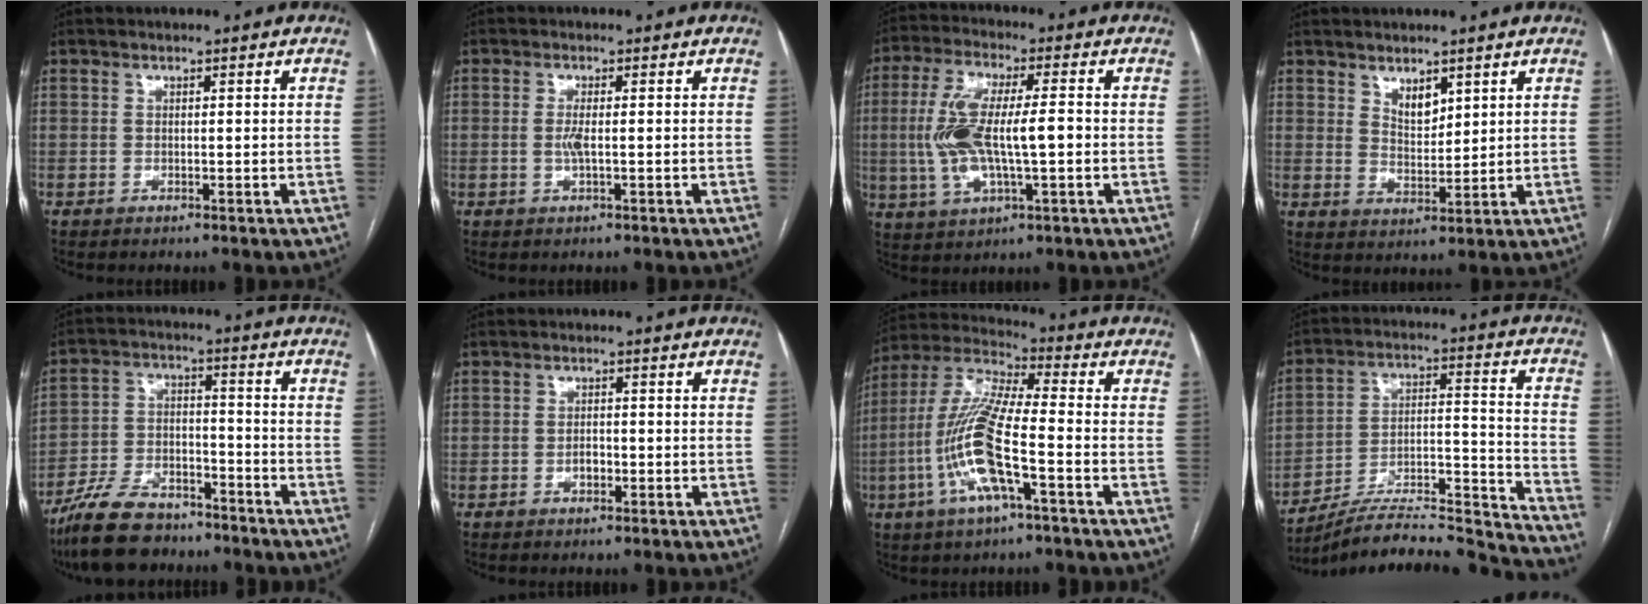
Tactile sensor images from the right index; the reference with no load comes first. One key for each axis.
{"total": 1.9, "fx": -0.4, "fy": 0.1, "fz": 1.9, "tx": -0.043, "ty": -0.001, "tz": -0.009}
{"total": 12.2, "fx": -0.9, "fy": 3.4, "fz": 11.7, "tx": -0.245, "ty": 0.011, "tz": -0.011}
{"total": 3.8, "fx": 2.5, "fy": 1.8, "fz": 2.2, "tx": -0.039, "ty": -0.007, "tz": 0.052}
{"total": 12.5, "fx": -10.2, "fy": 4.7, "fz": 5.5, "tx": -0.111, "ty": -0.003, "tz": -0.183}
{"total": 1.7, "fx": -0.8, "fy": 0.9, "fz": 1.2, "tx": -0.021, "ty": 0.005, "tz": -0.013}
{"total": 14.6, "fx": -4.3, "fy": 2.2, "fz": 13.7, "tx": -0.295, "ty": -0.001, "tz": -0.084}
{"total": 25.4, "fx": -24.1, "fy": 1.1, "fz": 8.0, "tx": -0.078, "ty": 0.027, "tz": -0.354}